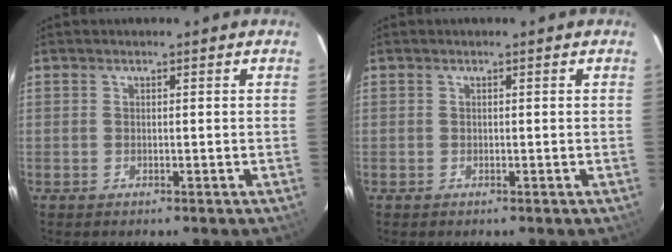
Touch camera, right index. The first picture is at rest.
{"total": 0.0}